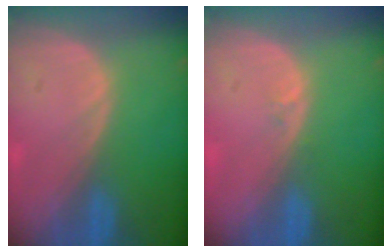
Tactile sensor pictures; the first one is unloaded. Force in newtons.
{"total": 0.6, "press": 0.5, "slide": 0.4}